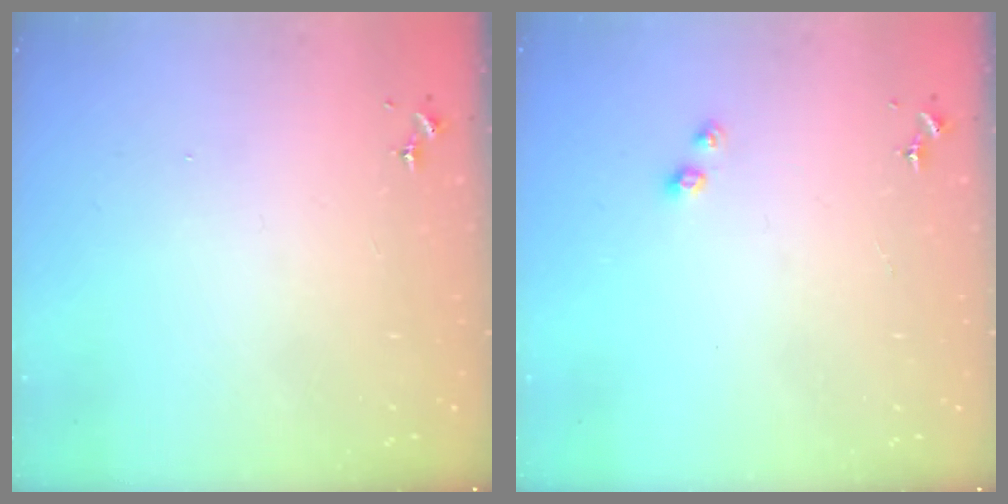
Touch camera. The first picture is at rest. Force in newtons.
{"total": 3.9, "press": 3.9, "slide": 0.6}